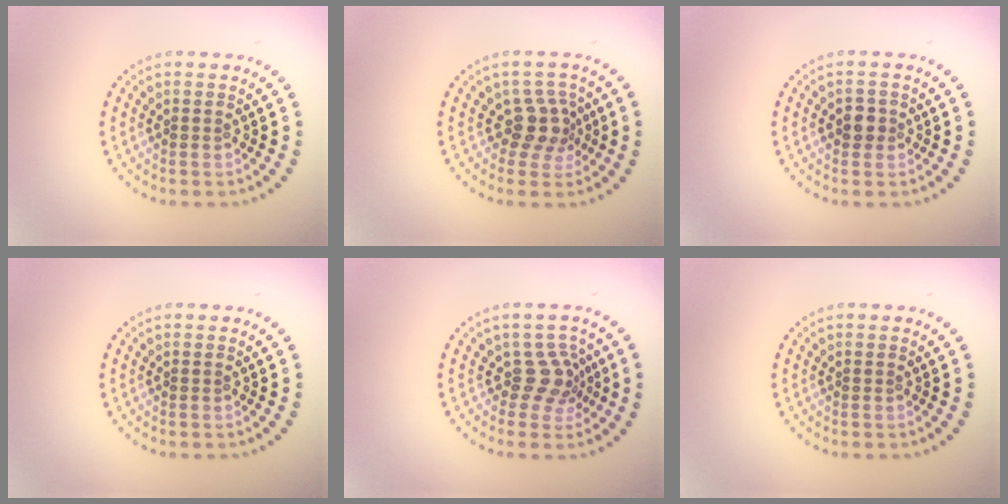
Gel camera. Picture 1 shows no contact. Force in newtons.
{"total": 2.9, "press": 2.3, "slide": 1.8}
{"total": 1.7, "press": 1.5, "slide": 0.7}
{"total": 0.0}
{"total": 2.7, "press": 1.9, "slide": 1.9}
{"total": 0.0}